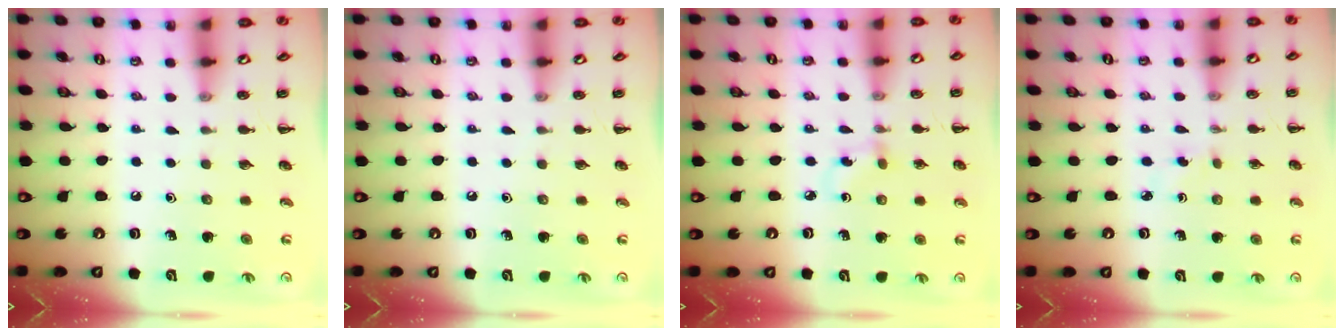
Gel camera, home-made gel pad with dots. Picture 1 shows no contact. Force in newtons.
{"total": 0.0}
{"total": 2.8, "press": 2.5, "slide": 1.2}
{"total": 2.3, "press": 2.1, "slide": 0.9}